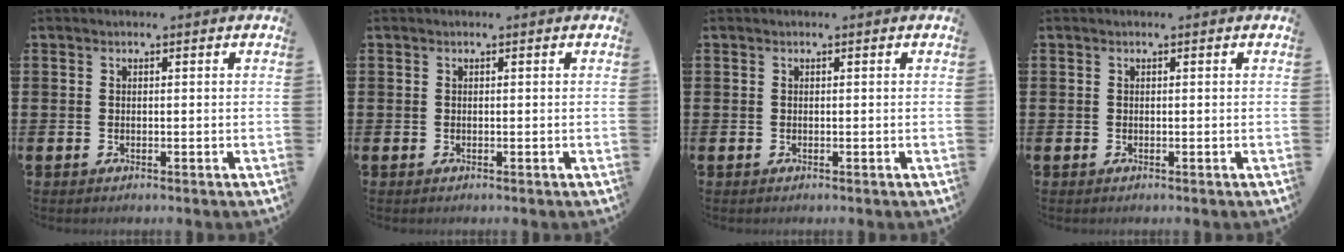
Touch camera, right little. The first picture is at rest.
{"total": 0.0}
{"total": 0.0}
{"total": 0.0}